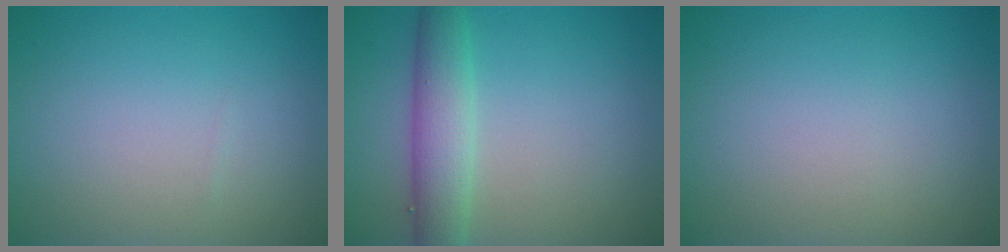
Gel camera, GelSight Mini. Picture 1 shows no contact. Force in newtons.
{"total": 4.3, "press": 4.3, "slide": 0.3}
{"total": 0.0}